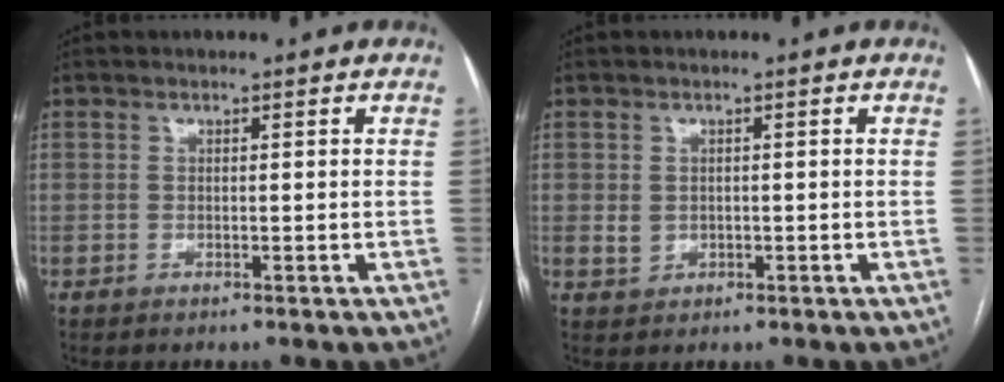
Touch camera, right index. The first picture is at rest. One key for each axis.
{"total": 1.7, "fx": -0.1, "fy": 1.5, "fz": 0.8, "tx": -0.014, "ty": 0.001, "tz": 0.005}